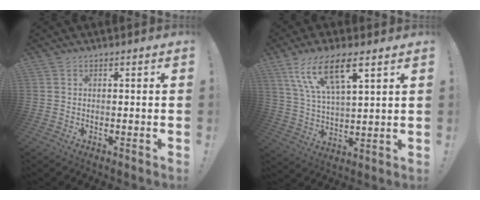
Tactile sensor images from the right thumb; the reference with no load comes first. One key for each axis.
{"total": 14.4, "fx": 8.3, "fy": 4.8, "fz": 10.7, "tx": -0.194, "ty": -0.025, "tz": 0.144}